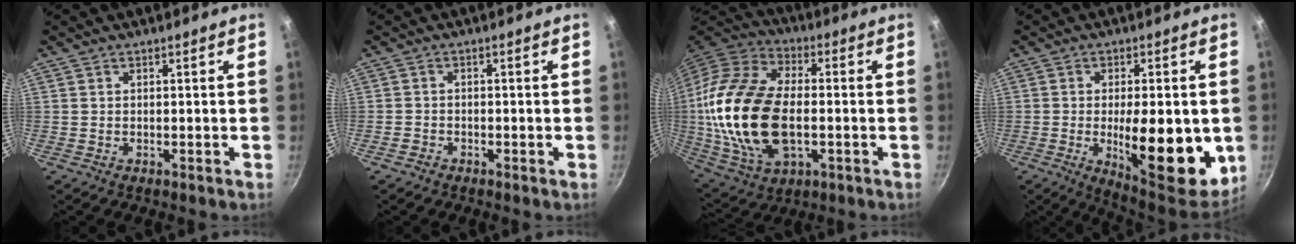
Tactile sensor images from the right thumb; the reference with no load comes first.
{"total": 1.5, "force": [-1.2, 0.9, 0.2], "torque": [-0.007, 0.011, -0.024]}
{"total": 25.1, "force": [-1.6, 14.8, 20.3], "torque": [-0.406, 0.019, -0.029]}
{"total": 18.5, "force": [-2.7, 6.9, 17.0], "torque": [-0.215, -0.013, -0.030]}